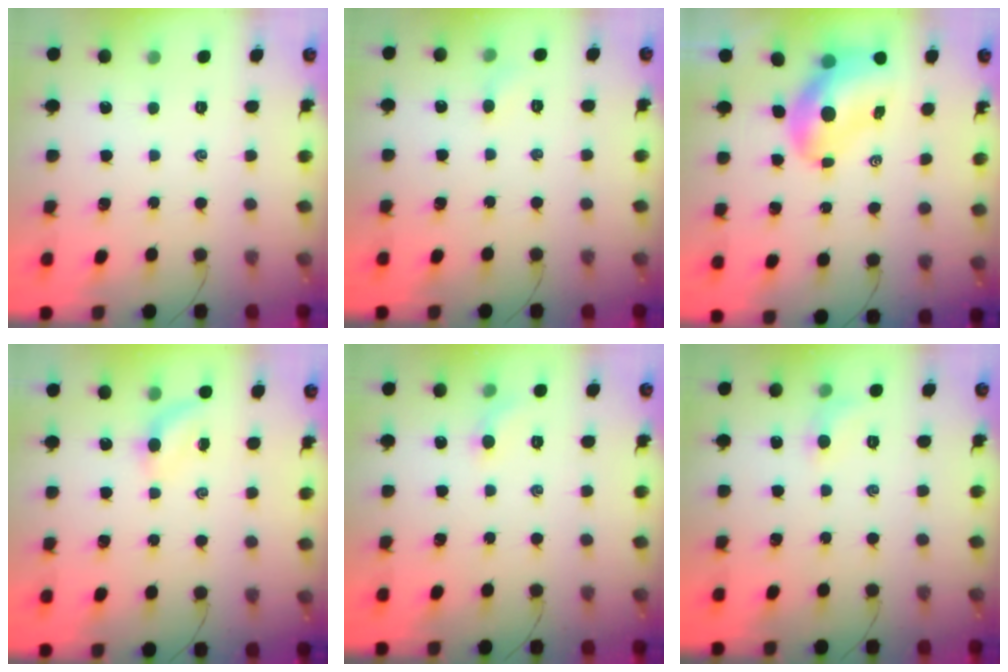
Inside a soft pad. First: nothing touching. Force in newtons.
{"total": 3.0, "press": 2.8, "slide": 1.0}
{"total": 9.4, "press": 8.9, "slide": 2.9}
{"total": 4.7, "press": 4.6, "slide": 1.1}
{"total": 4.1, "press": 3.9, "slide": 1.2}
{"total": 5.9, "press": 5.6, "slide": 2.1}